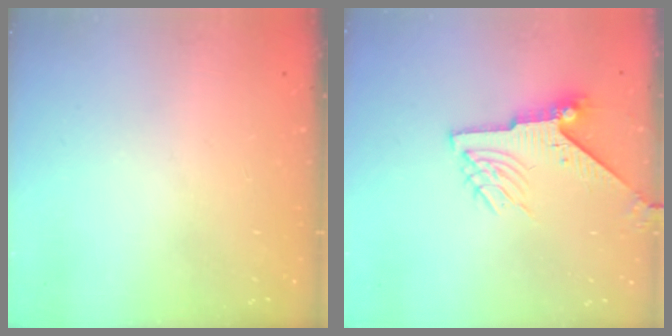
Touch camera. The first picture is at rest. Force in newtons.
{"total": 7.9, "press": 7.9, "slide": 0.8}